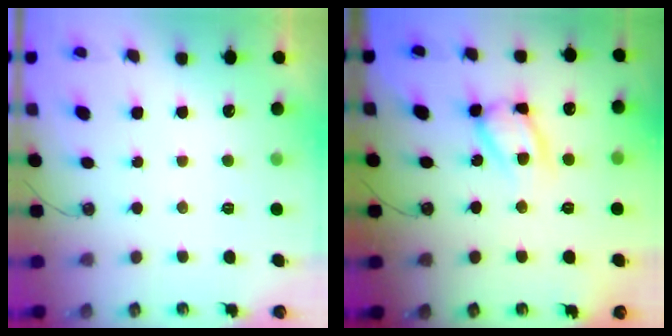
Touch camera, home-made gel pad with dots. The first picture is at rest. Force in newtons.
{"total": 14.0, "press": 14.0, "slide": 0.7}